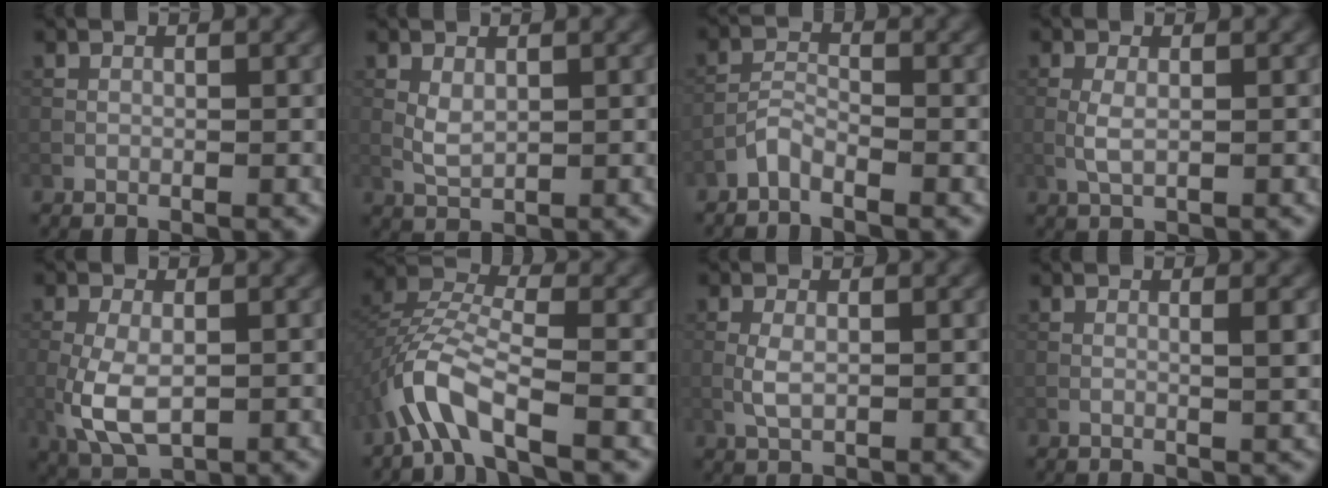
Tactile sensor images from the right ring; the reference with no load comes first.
{"total": 1.9, "force": [0.3, 1.0, 1.5], "torque": [-0.036, -0.001, 0.010]}
{"total": 1.8, "force": [-1.5, 0.4, 0.8], "torque": [-0.018, 0.007, -0.036]}
{"total": 1.7, "force": [-0.3, 0.6, 1.6], "torque": [-0.035, 0.000, -0.007]}
{"total": 5.3, "force": [-1.4, 2.8, 4.3], "torque": [-0.100, -0.008, -0.024]}
{"total": 5.9, "force": [-3.1, 2.3, 4.4], "torque": [-0.094, 0.007, -0.069]}
{"total": 1.9, "force": [-0.3, 0.9, 1.7], "torque": [-0.037, 0.000, -0.008]}
{"total": 1.8, "force": [0.1, 0.3, 1.7], "torque": [-0.027, 0.002, -0.002]}